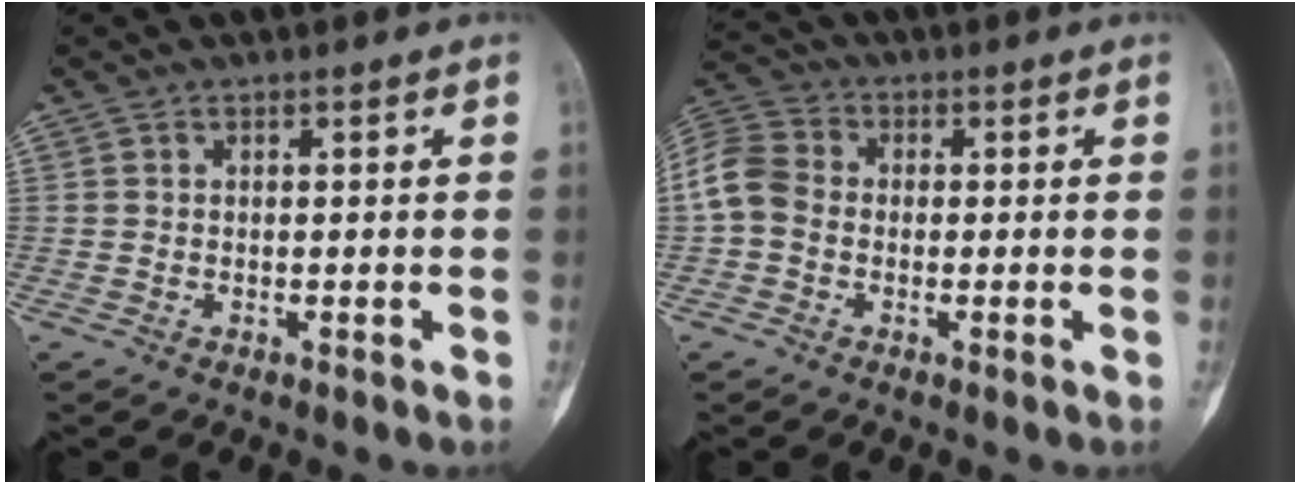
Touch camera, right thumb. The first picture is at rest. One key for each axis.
{"total": 9.4, "fx": -0.5, "fy": 7.8, "fz": 5.3, "tx": -0.107, "ty": 0.028, "tz": -0.019}